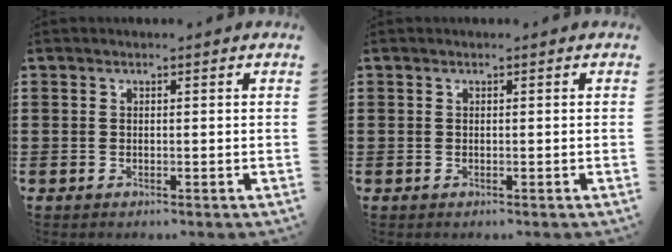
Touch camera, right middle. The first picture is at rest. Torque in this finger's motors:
{"motor_torque": [0.13, -0.05, -0.02, -0.01]}